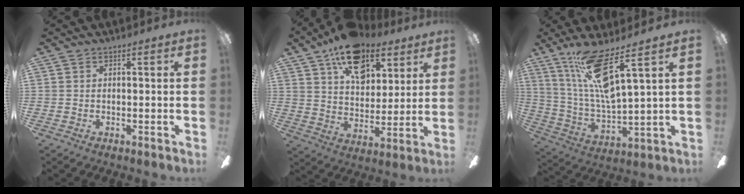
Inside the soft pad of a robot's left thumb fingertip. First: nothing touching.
{"total": 17.1, "force": [10.3, 10.1, 9.1], "torque": [-0.134, -0.046, 0.184]}
{"total": 15.7, "force": [9.6, 2.8, 12.2], "torque": [-0.250, -0.046, 0.156]}